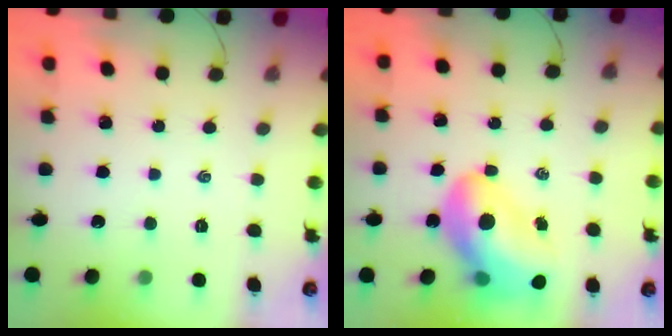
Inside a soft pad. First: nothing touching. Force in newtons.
{"total": 15.4, "press": 14.7, "slide": 4.4}